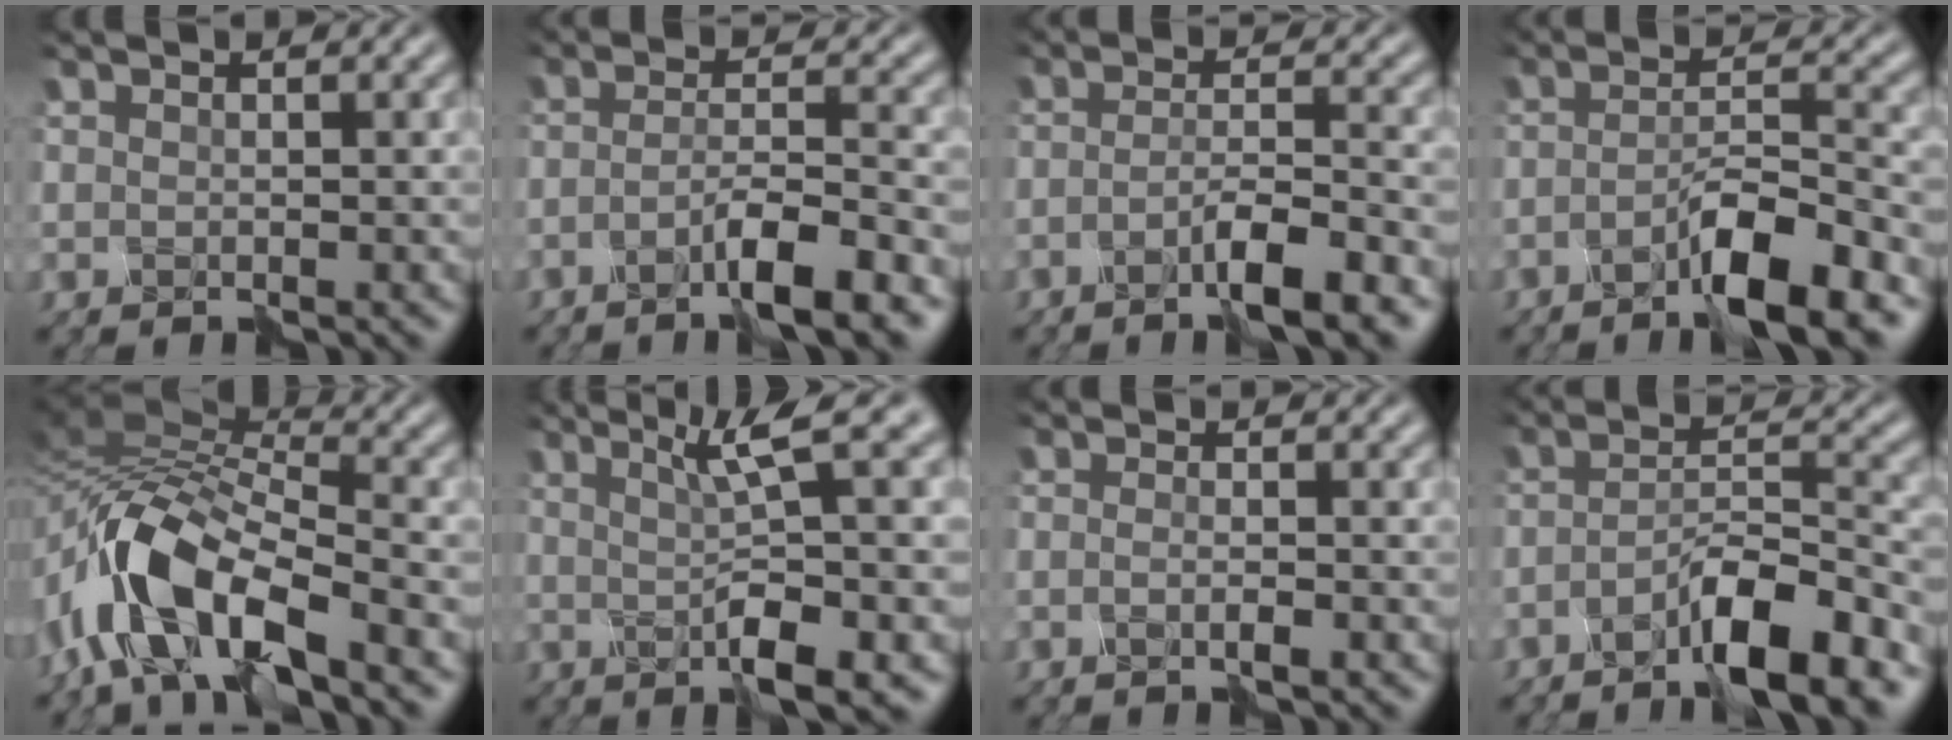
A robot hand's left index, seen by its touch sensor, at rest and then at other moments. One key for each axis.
{"total": 4.7, "fx": -3.2, "fy": 0.2, "fz": 3.4, "tx": -0.057, "ty": 0.003, "tz": -0.063}
{"total": 4.2, "fx": -2.9, "fy": 0.2, "fz": 3.1, "tx": -0.055, "ty": 0.001, "tz": -0.057}
{"total": 5.6, "fx": -3.8, "fy": 0.4, "fz": 4.1, "tx": -0.068, "ty": 0.005, "tz": -0.068}
{"total": 10.2, "fx": -5.3, "fy": 3.8, "fz": 7.8, "tx": -0.152, "ty": 0.018, "tz": -0.113}
{"total": 5.7, "fx": 0.2, "fy": 0.2, "fz": 5.7, "tx": -0.095, "ty": 0.004, "tz": 0.010}
{"total": 1.5, "fx": -1.1, "fy": -0.1, "fz": 1.0, "tx": -0.017, "ty": -0.005, "tz": -0.023}
{"total": 6.3, "fx": -4.5, "fy": 0.8, "fz": 4.4, "tx": -0.076, "ty": 0.006, "tz": -0.079}